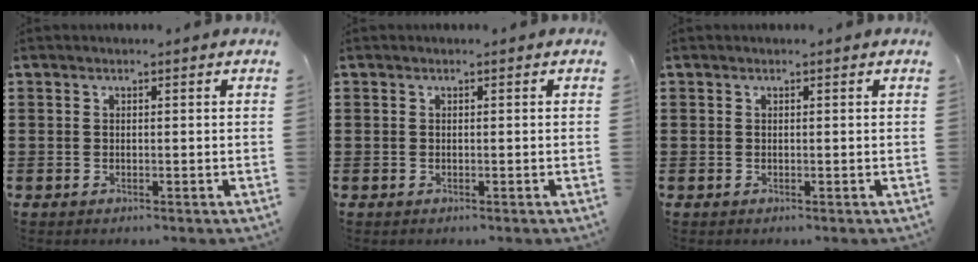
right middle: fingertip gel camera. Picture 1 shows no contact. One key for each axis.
{"total": 0.0}
{"total": 0.0}